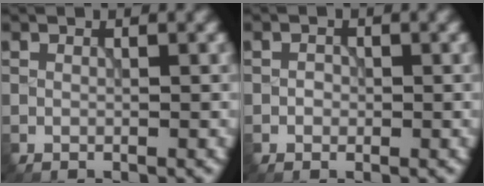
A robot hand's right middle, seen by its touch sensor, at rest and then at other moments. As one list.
[{"total": 0.8, "force": [-0.2, 0.7, 0.3], "torque": [-0.002, -0.001, -0.006]}]